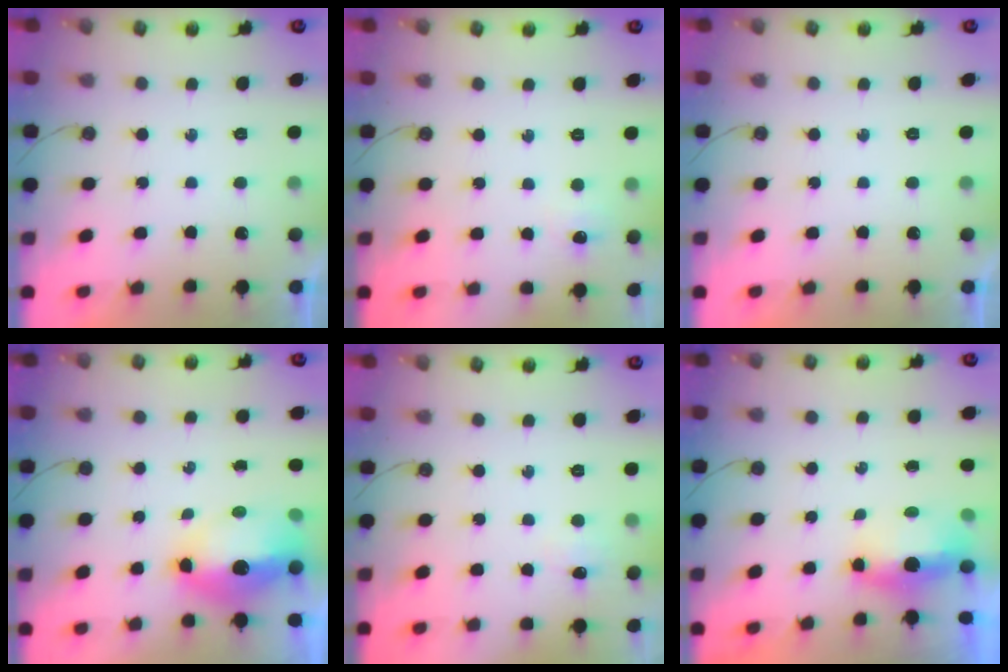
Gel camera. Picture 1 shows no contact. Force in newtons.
{"total": 5.6, "press": 5.5, "slide": 0.7}
{"total": 0.0}
{"total": 13.2, "press": 13.1, "slide": 1.5}
{"total": 5.9, "press": 5.8, "slide": 0.8}
{"total": 13.8, "press": 6.8, "slide": 11.9}